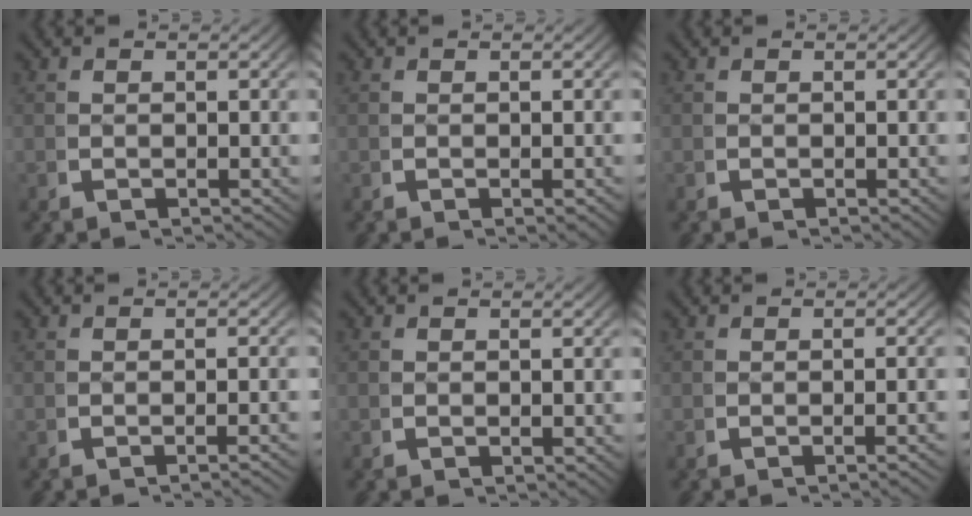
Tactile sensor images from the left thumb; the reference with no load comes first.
{"total": 0.6, "force": [-0.2, 0.1, 0.6], "torque": [-0.007, 0.003, -0.003]}
{"total": 0.0}
{"total": 2.0, "force": [-1.4, -0.1, 1.4], "torque": [-0.019, 0.011, -0.025]}
{"total": 0.0}
{"total": 1.7, "force": [-1.0, -0.1, 1.4], "torque": [-0.020, 0.009, -0.018]}